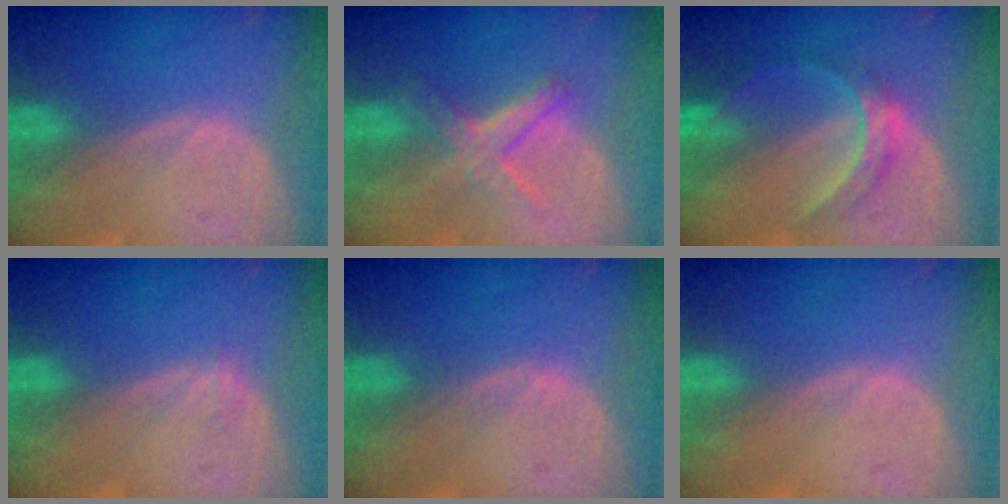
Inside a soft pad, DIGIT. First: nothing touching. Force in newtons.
{"total": 5.6, "press": 5.4, "slide": 1.5}
{"total": 6.3, "press": 5.5, "slide": 3.1}
{"total": 0.5, "press": 0.5, "slide": 0.2}
{"total": 0.5, "press": 0.5, "slide": 0.1}
{"total": 0.6, "press": 0.1, "slide": 0.6}